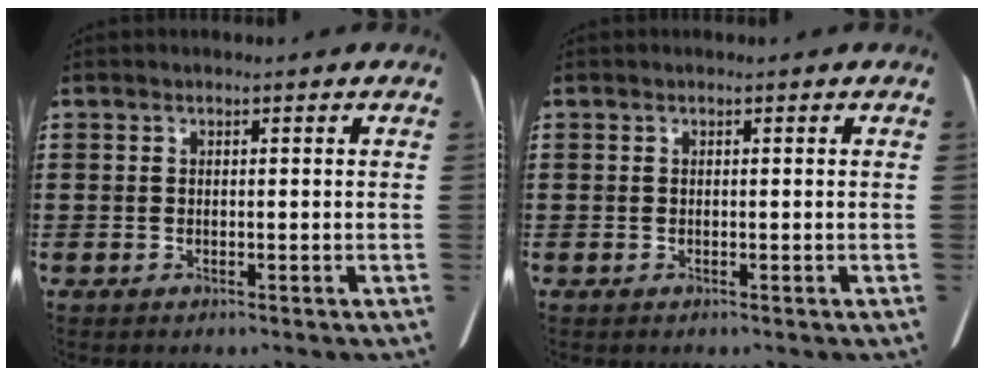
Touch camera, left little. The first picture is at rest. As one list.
[{"total": 0.0}]